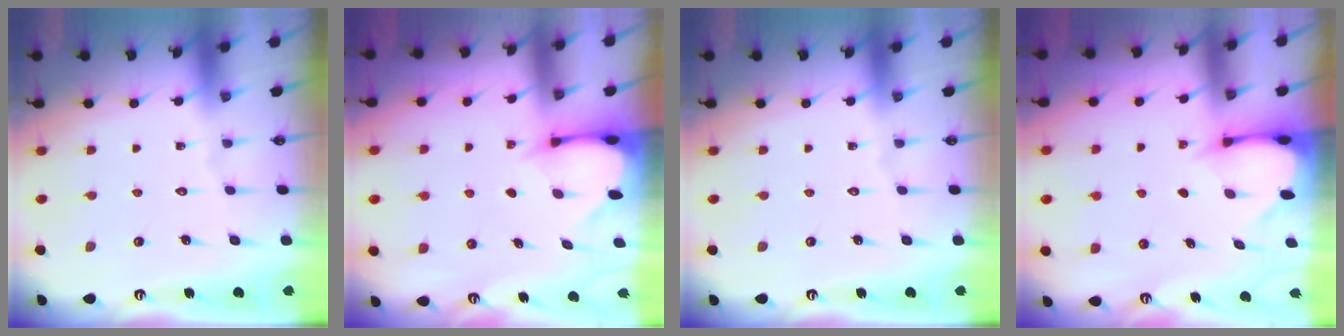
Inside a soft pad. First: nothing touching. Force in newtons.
{"total": 2.6, "press": 2.5, "slide": 0.4}
{"total": 0.0}
{"total": 2.6, "press": 2.5, "slide": 0.4}